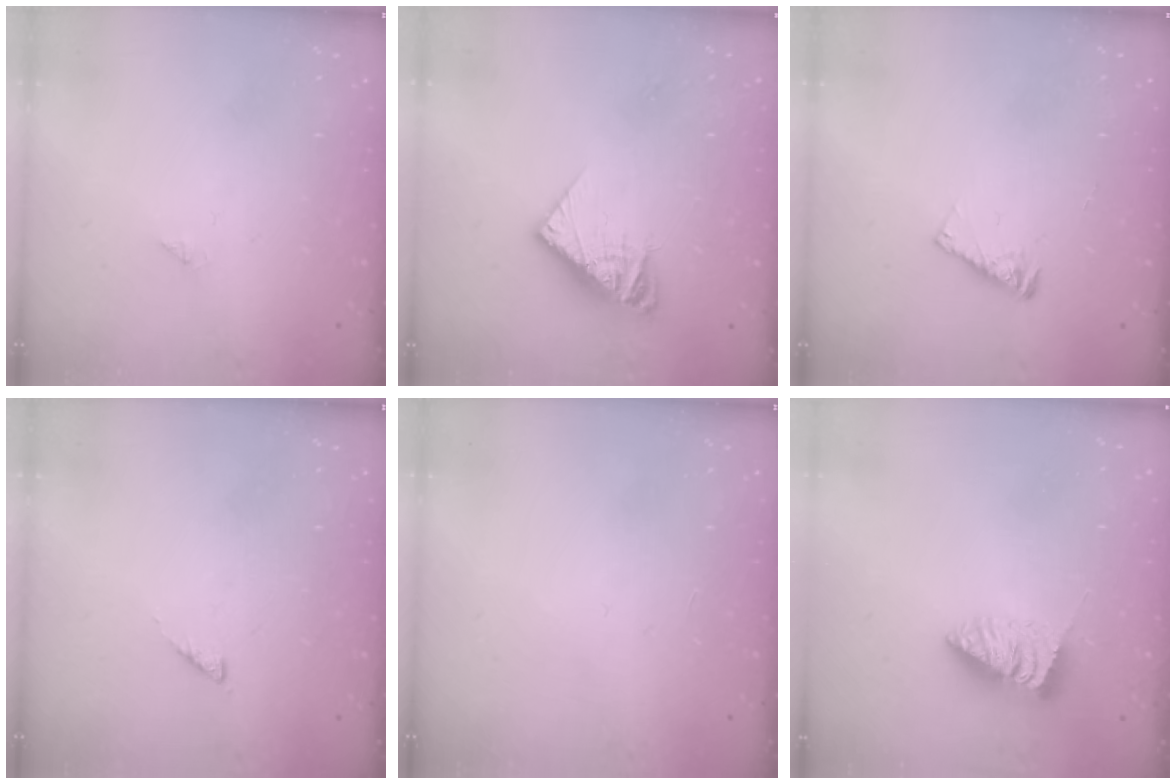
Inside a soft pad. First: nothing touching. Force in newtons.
{"total": 10.6, "press": 10.6, "slide": 1.0}
{"total": 4.3, "press": 4.3, "slide": 0.3}
{"total": 0.9, "press": 0.9, "slide": 0.3}
{"total": 0.0}
{"total": 2.8, "press": 2.8, "slide": 0.2}